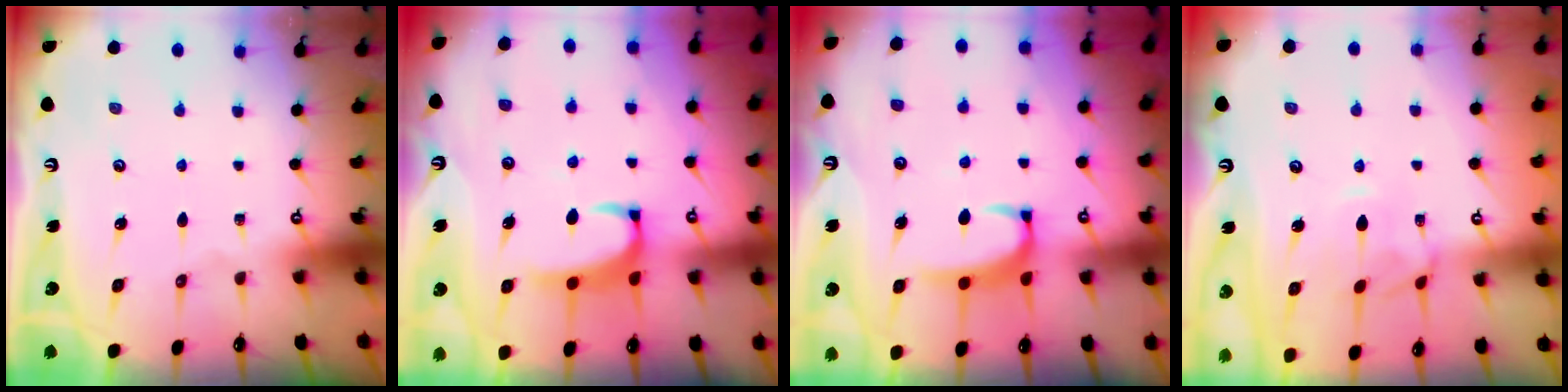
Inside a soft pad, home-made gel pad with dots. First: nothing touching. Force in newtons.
{"total": 2.5, "press": 2.4, "slide": 0.7}
{"total": 2.2, "press": 2.1, "slide": 0.6}
{"total": 1.4, "press": 1.3, "slide": 0.6}